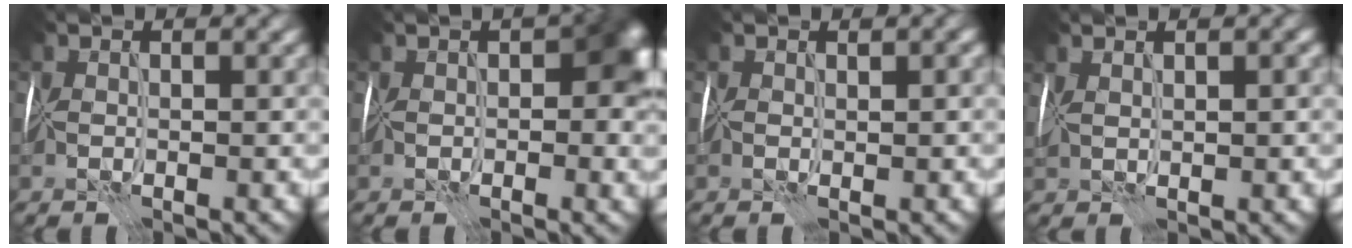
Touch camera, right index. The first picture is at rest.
{"total": 6.2, "force": [0.1, 3.8, 4.9], "torque": [-0.055, 0.005, -0.005]}
{"total": 0.7, "force": [0.1, 0.6, 0.4], "torque": [-0.003, 0.002, 0.003]}
{"total": 1.4, "force": [0.9, 0.5, 0.9], "torque": [-0.021, 0.008, 0.021]}